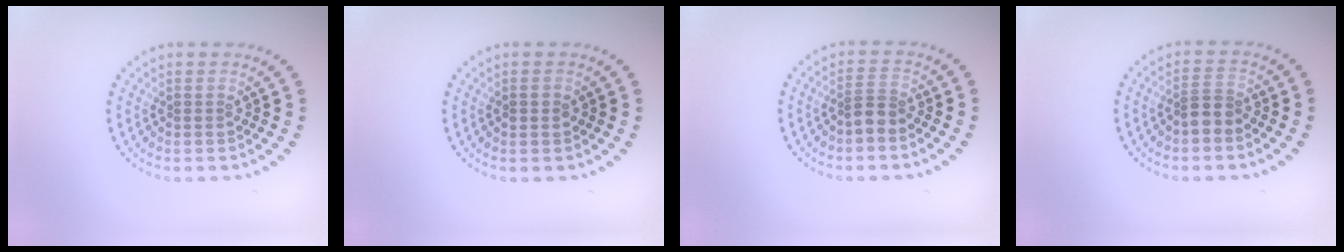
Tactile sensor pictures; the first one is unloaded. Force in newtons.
{"total": 1.3, "press": 1.2, "slide": 0.1}
{"total": 2.0, "press": 1.5, "slide": 1.3}
{"total": 2.1, "press": 1.7, "slide": 1.2}